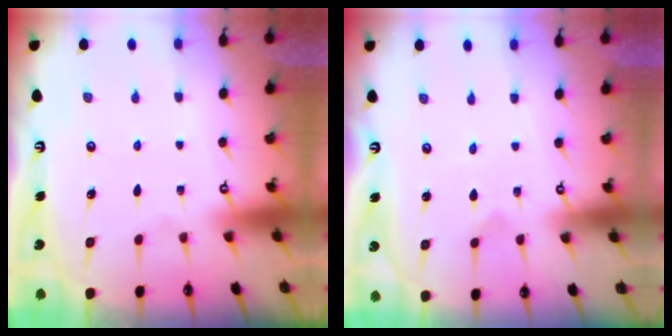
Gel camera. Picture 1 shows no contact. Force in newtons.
{"total": 0.0}